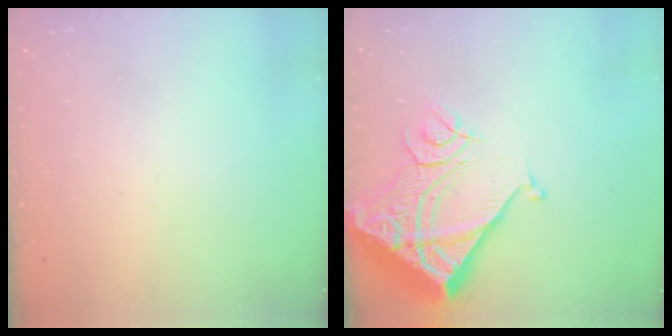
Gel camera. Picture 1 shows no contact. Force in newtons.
{"total": 14.6, "press": 14.5, "slide": 2.0}